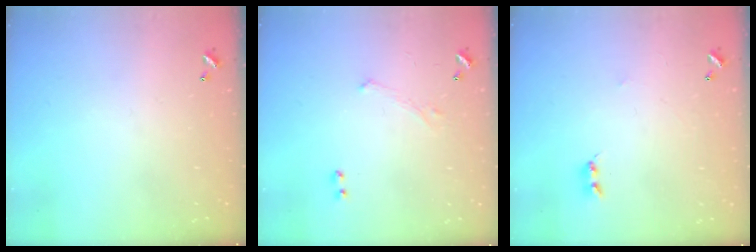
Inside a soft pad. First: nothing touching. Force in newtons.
{"total": 1.6, "press": 1.5, "slide": 0.6}
{"total": 1.6, "press": 1.6, "slide": 0.4}